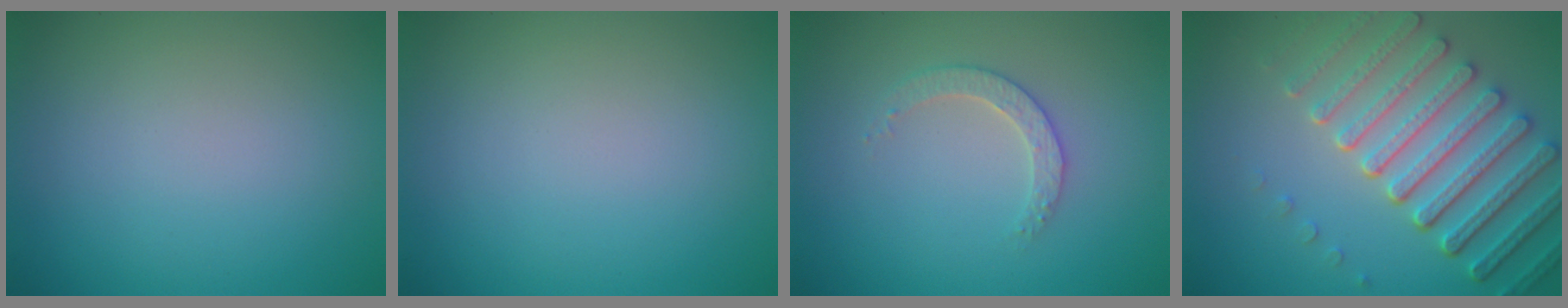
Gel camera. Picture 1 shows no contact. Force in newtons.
{"total": 0.0}
{"total": 2.2, "press": 2.2, "slide": 0.6}
{"total": 7.2, "press": 5.6, "slide": 4.6}